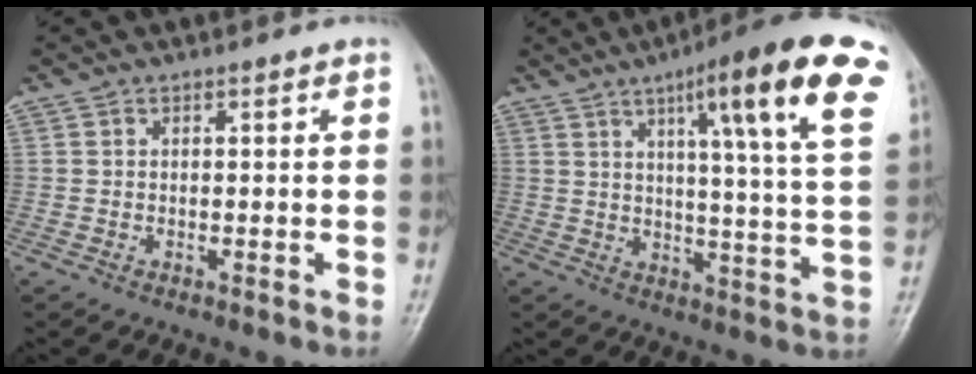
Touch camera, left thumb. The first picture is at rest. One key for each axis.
{"total": 20.8, "fx": 10.4, "fy": 2.8, "fz": 17.8, "tx": -0.229, "ty": -0.028, "tz": 0.131}